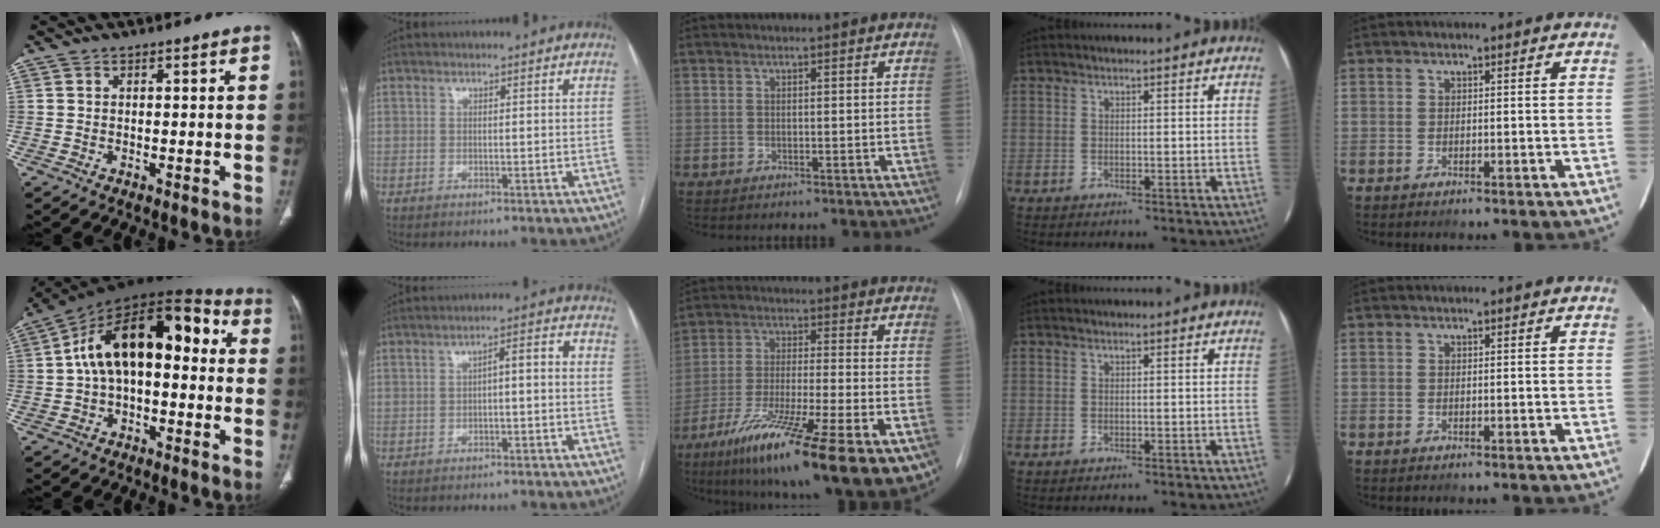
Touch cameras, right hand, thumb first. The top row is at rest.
{"thumb": {"total": 18.4, "force": [1.4, 9.9, 15.4], "torque": [-0.221, 0.056, 0.012]}, "index": {"total": 3.7, "force": [-0.5, 1.0, 3.6], "torque": [-0.052, 0.024, -0.006]}, "middle": {"total": 23.3, "force": [-12.8, 3.8, 19.1], "torque": [-0.261, -0.046, -0.208]}}